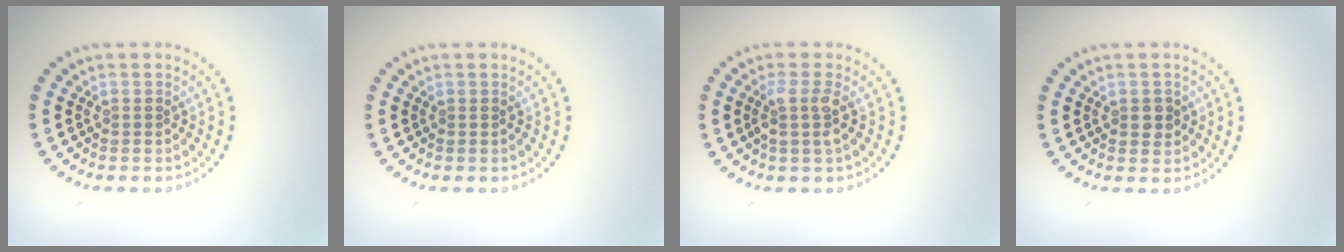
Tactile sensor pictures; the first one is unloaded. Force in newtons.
{"total": 0.0}
{"total": 2.0, "press": 1.6, "slide": 1.2}
{"total": 1.5, "press": 1.4, "slide": 0.1}